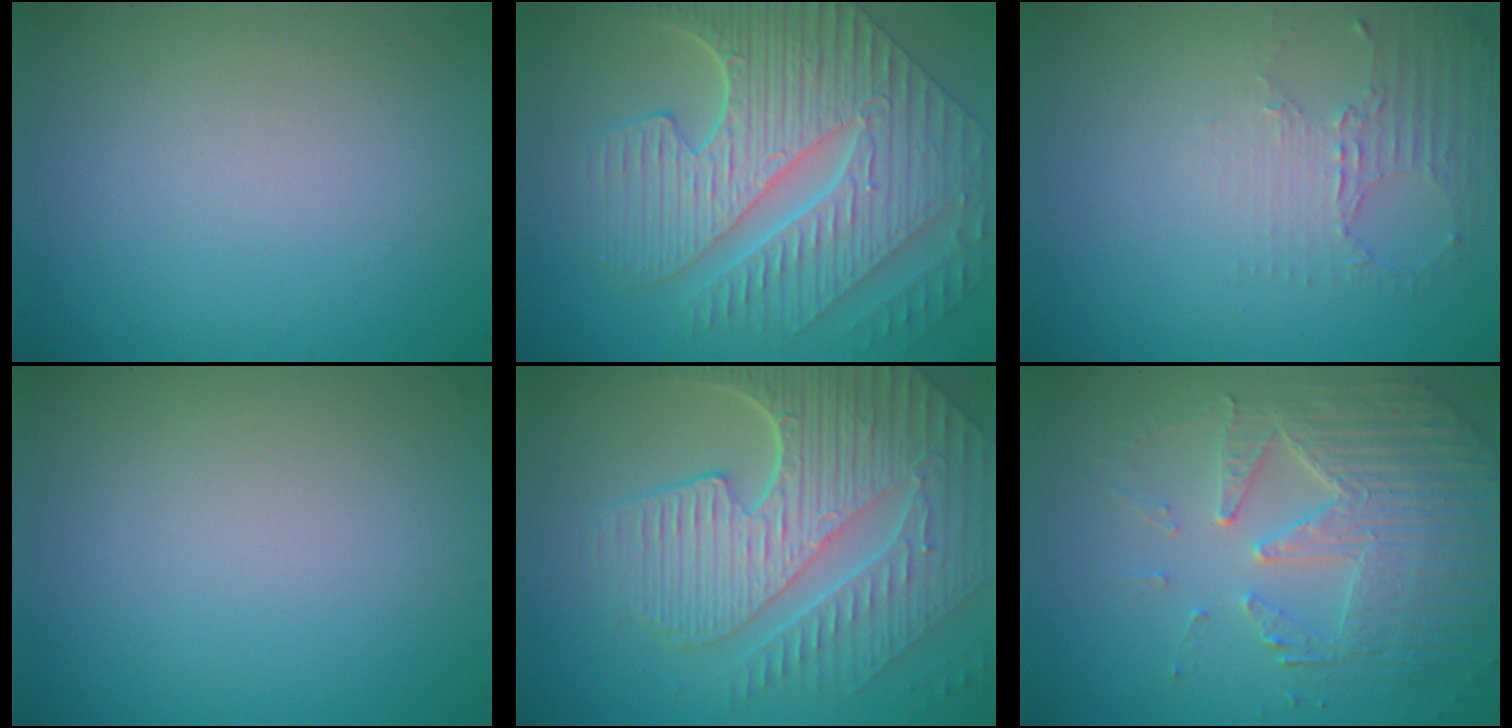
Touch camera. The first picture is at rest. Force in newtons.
{"total": 9.7, "press": 7.6, "slide": 6.1}
{"total": 2.2, "press": 1.7, "slide": 1.5}
{"total": 0.0}
{"total": 9.5, "press": 6.4, "slide": 7.1}
{"total": 5.4, "press": 4.6, "slide": 3.0}